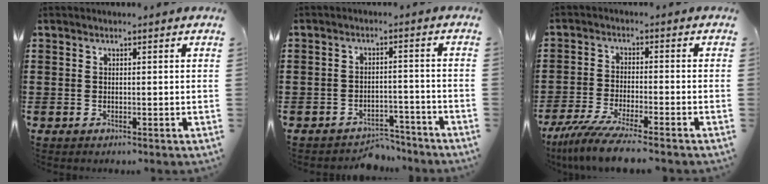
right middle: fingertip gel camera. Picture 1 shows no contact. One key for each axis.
{"total": 3.6, "fx": -3.5, "fy": 0.7, "fz": -0.1, "tx": -0.005, "ty": 0.004, "tz": -0.075}
{"total": 6.2, "fx": -5.2, "fy": -0.3, "fz": 3.3, "tx": -0.079, "ty": -0.023, "tz": -0.102}